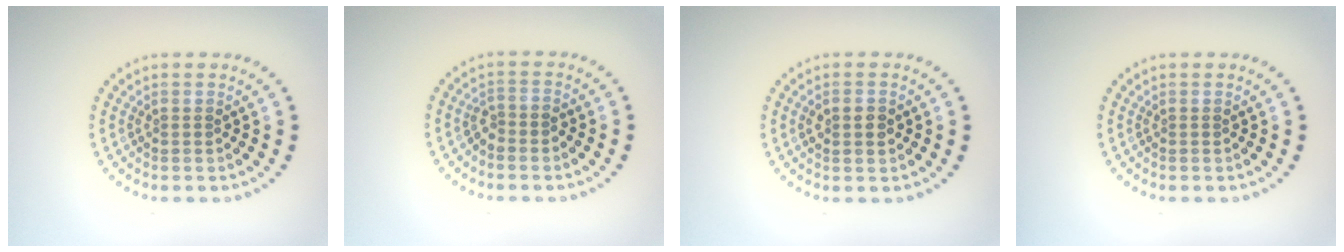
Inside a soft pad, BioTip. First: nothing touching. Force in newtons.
{"total": 1.4, "press": 1.1, "slide": 0.9}
{"total": 2.3, "press": 2.3, "slide": 0.1}
{"total": 0.0}